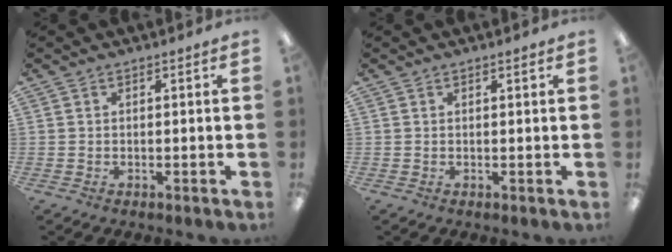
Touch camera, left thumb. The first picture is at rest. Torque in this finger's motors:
{"motor_torque": [-0.37, -0.29, -0.06, 0.02, -0.03]}